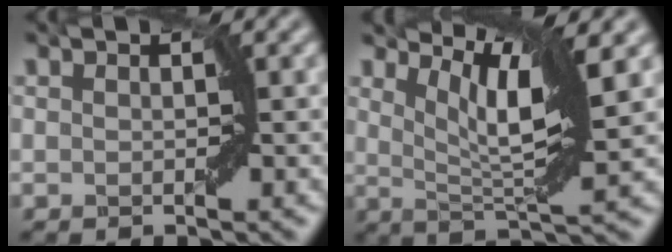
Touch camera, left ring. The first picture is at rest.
{"total": 6.7, "force": [3.4, 1.5, 5.6], "torque": [-0.094, -0.001, 0.065]}